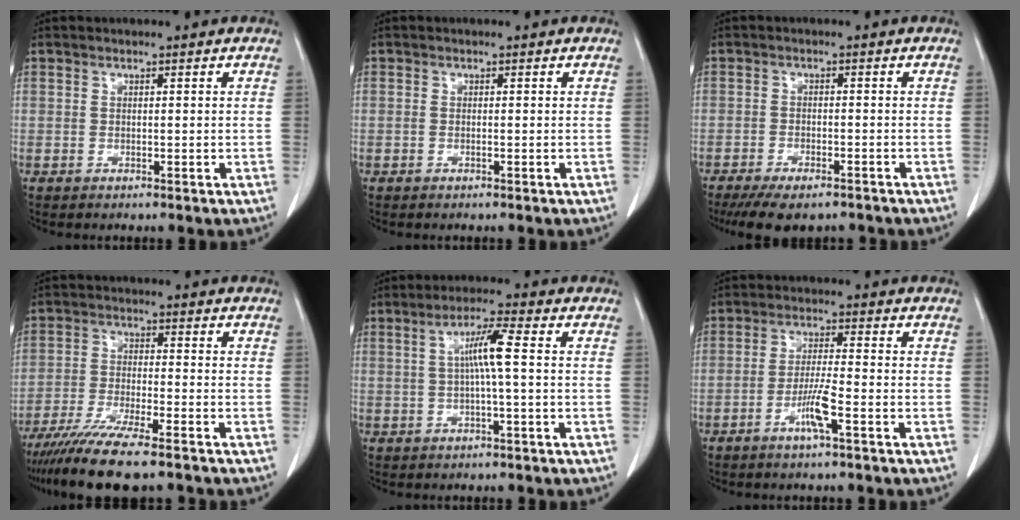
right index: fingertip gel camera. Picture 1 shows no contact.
{"total": 0.0}
{"total": 9.3, "force": [-7.4, 3.1, 4.7], "torque": [-0.067, -0.007, -0.106]}
{"total": 12.5, "force": [-10.1, 0.8, 7.4], "torque": [-0.124, -0.031, -0.166]}
{"total": 5.2, "force": [0.4, -0.3, 5.2], "torque": [-0.095, 0.010, 0.010]}
{"total": 5.0, "force": [-2.3, -0.2, 4.4], "torque": [-0.086, -0.007, -0.047]}